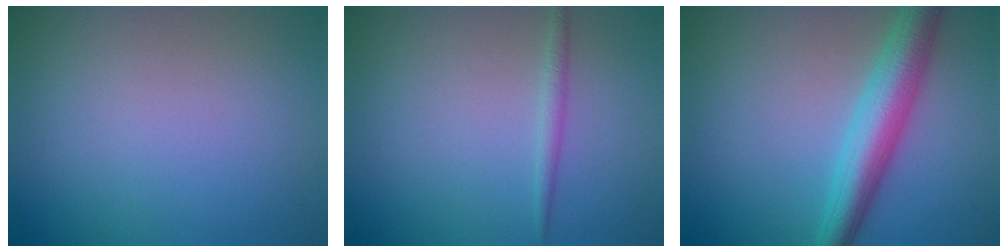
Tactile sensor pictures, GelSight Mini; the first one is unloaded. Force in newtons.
{"total": 1.1, "press": 1.1, "slide": 0.1}
{"total": 5.8, "press": 5.8, "slide": 0.3}